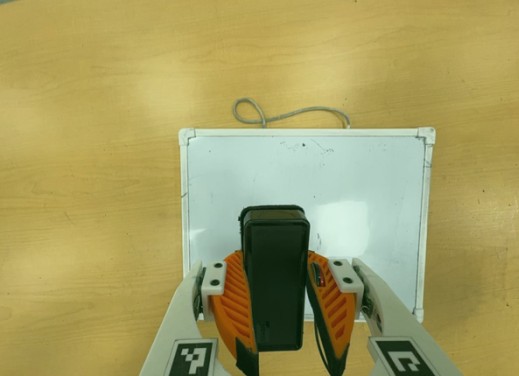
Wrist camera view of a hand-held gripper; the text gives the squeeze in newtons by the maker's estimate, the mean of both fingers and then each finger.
{"total": 7.3, "left": 6.0, "right": 8.6}